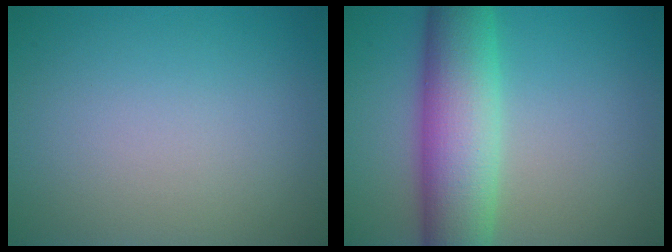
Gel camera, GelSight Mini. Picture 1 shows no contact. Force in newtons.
{"total": 8.8, "press": 8.8, "slide": 0.1}